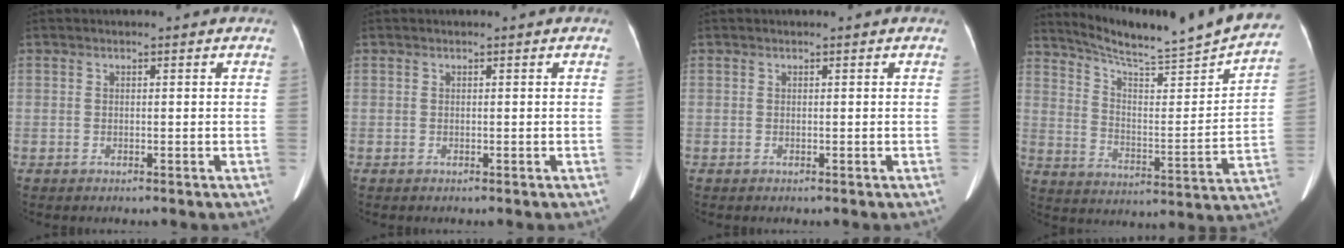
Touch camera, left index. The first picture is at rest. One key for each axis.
{"total": 0.0}
{"total": 0.0}
{"total": 23.5, "fx": 21.6, "fy": 0.0, "fz": 9.3, "tx": -0.150, "ty": -0.064, "tz": 0.298}